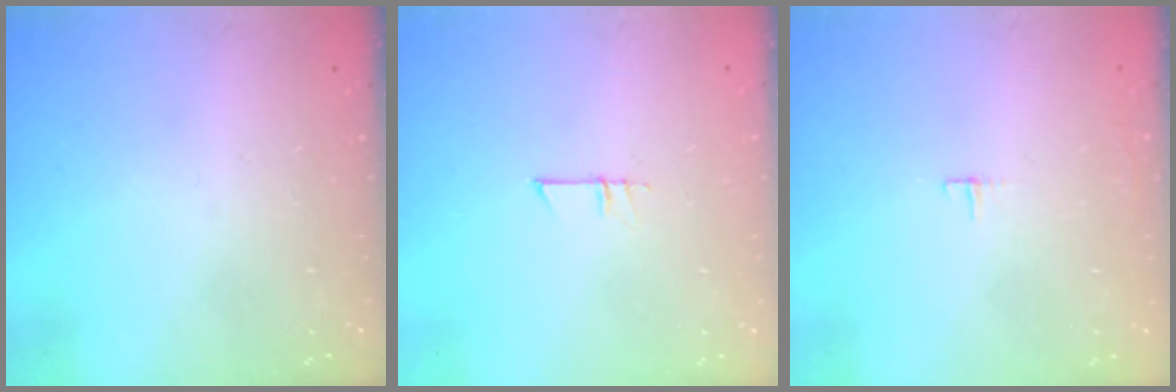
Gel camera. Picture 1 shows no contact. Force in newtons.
{"total": 4.6, "press": 4.6, "slide": 0.4}
{"total": 3.1, "press": 3.1, "slide": 0.2}